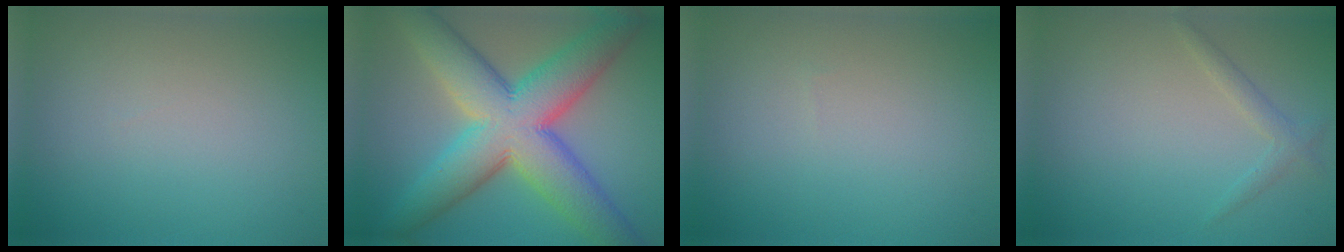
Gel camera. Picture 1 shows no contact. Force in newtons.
{"total": 12.2, "press": 12.2, "slide": 0.2}
{"total": 0.0}
{"total": 1.3, "press": 1.3, "slide": 0.1}